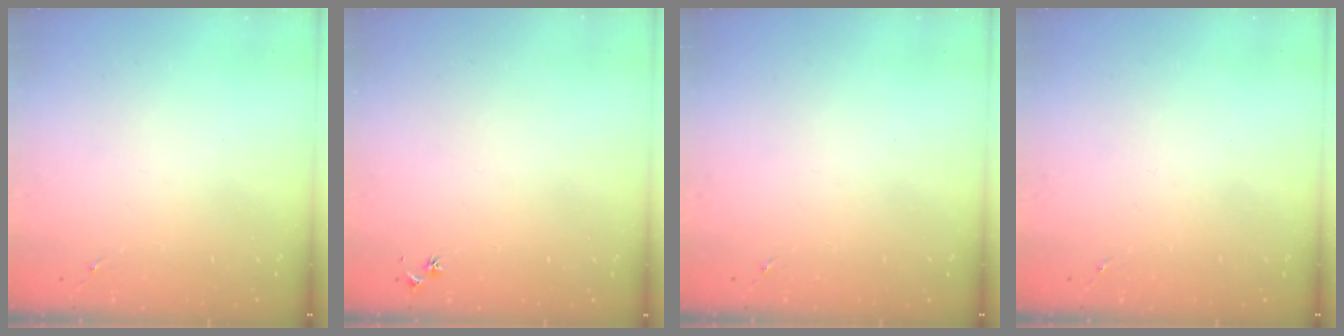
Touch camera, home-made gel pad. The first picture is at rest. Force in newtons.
{"total": 3.0, "press": 2.9, "slide": 0.4}
{"total": 0.0}
{"total": 0.0}